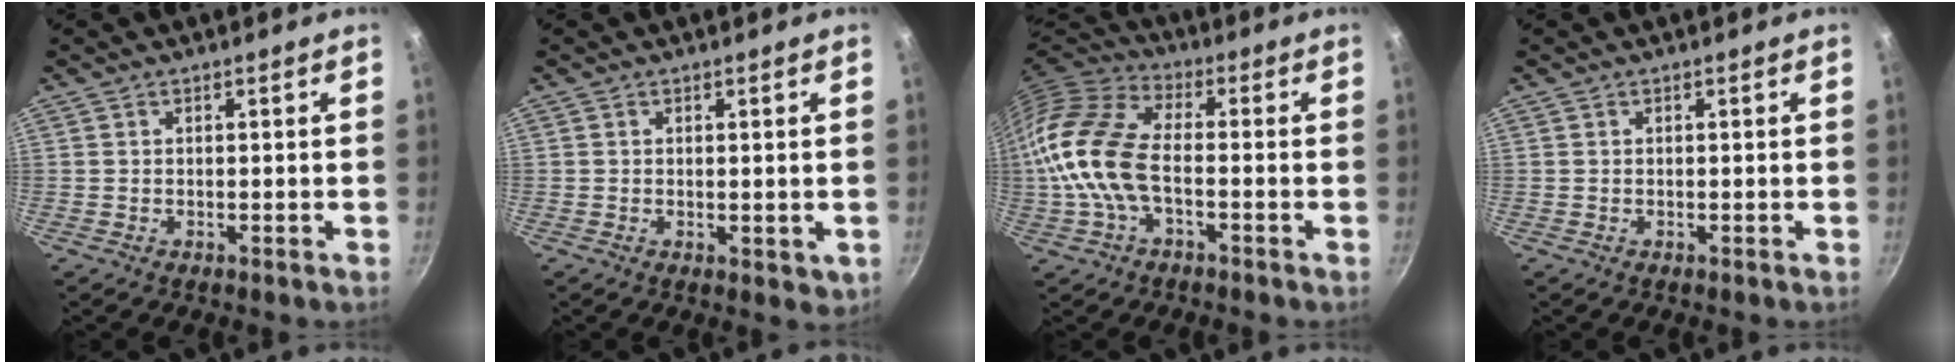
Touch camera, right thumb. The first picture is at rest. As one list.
[{"total": 0.8, "force": [0.0, 0.3, 0.8], "torque": [-0.011, -0.002, -0.001]}, {"total": 14.7, "force": [-2.4, 8.0, 12.1], "torque": [-0.239, 0.033, -0.062]}, {"total": 0.0}]